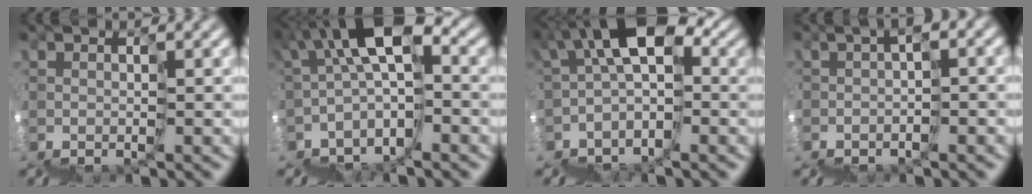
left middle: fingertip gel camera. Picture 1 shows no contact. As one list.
[{"total": 5.2, "force": [-0.4, 1.9, 4.8], "torque": [-0.092, 0.036, -0.016]}, {"total": 4.3, "force": [0.0, 2.5, 3.5], "torque": [-0.062, 0.025, -0.014]}, {"total": 2.4, "force": [-1.9, -0.2, 1.4], "torque": [-0.030, -0.005, -0.034]}]